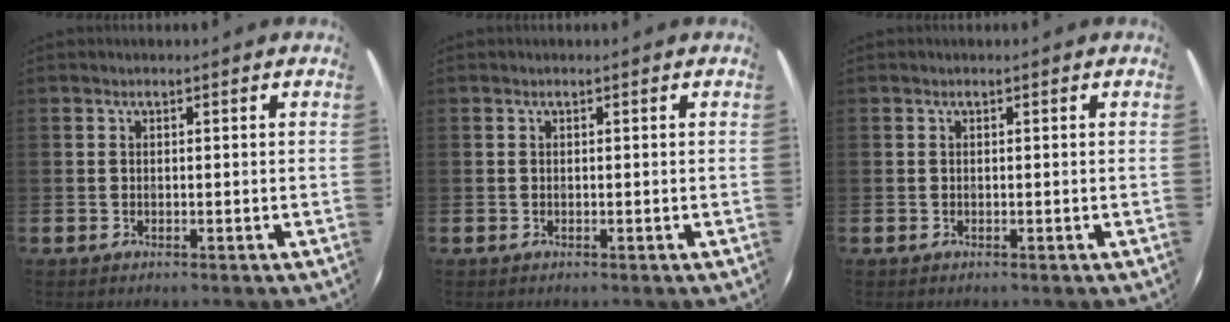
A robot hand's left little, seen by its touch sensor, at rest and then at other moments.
{"total": 0.0}
{"total": 0.0}